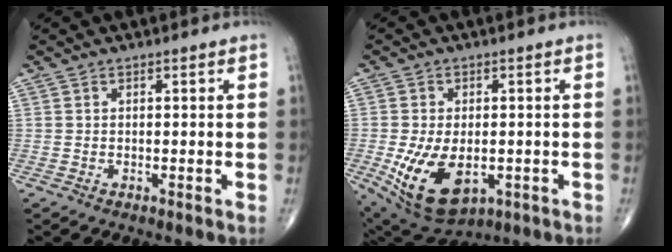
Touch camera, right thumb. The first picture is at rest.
{"total": 13.1, "force": [-3.3, 7.6, 10.2], "torque": [-0.177, -0.006, -0.033]}